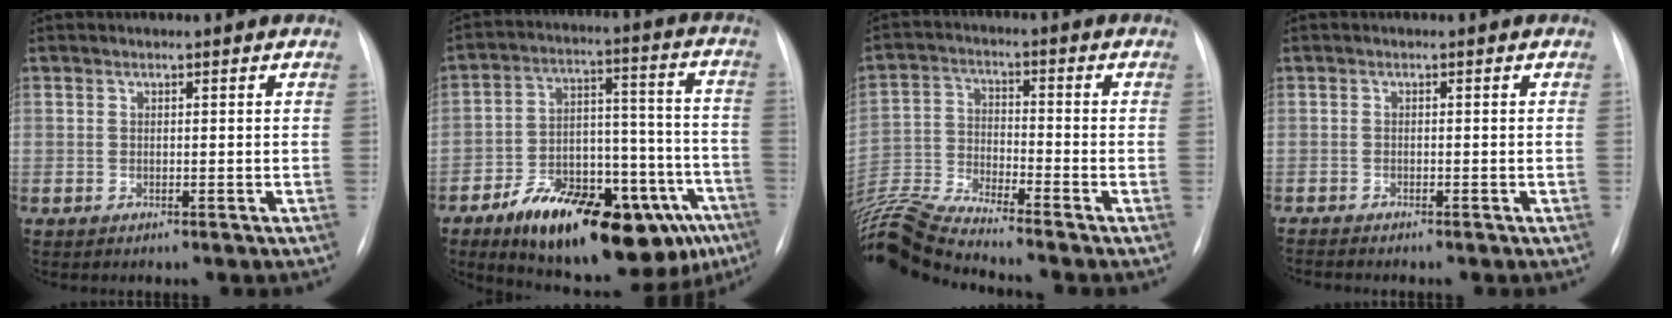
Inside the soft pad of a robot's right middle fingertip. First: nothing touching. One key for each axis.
{"total": 25.8, "fx": -15.3, "fy": 9.5, "fz": 18.4, "tx": -0.207, "ty": 0.041, "tz": -0.224}
{"total": 11.6, "fx": -10.9, "fy": -2.0, "fz": 3.4, "tx": -0.069, "ty": -0.008, "tz": -0.210}
{"total": 2.0, "fx": -1.9, "fy": -0.2, "fz": 0.6, "tx": -0.008, "ty": -0.002, "tz": -0.029}